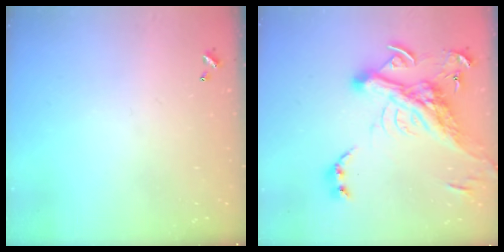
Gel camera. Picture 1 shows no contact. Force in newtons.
{"total": 14.9, "press": 14.6, "slide": 2.7}